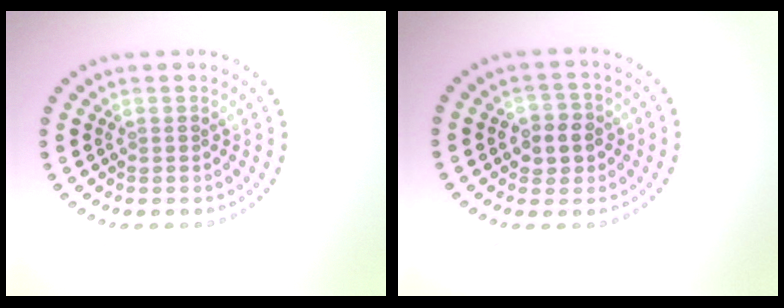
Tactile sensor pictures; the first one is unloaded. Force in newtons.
{"total": 2.7, "press": 2.6, "slide": 0.7}